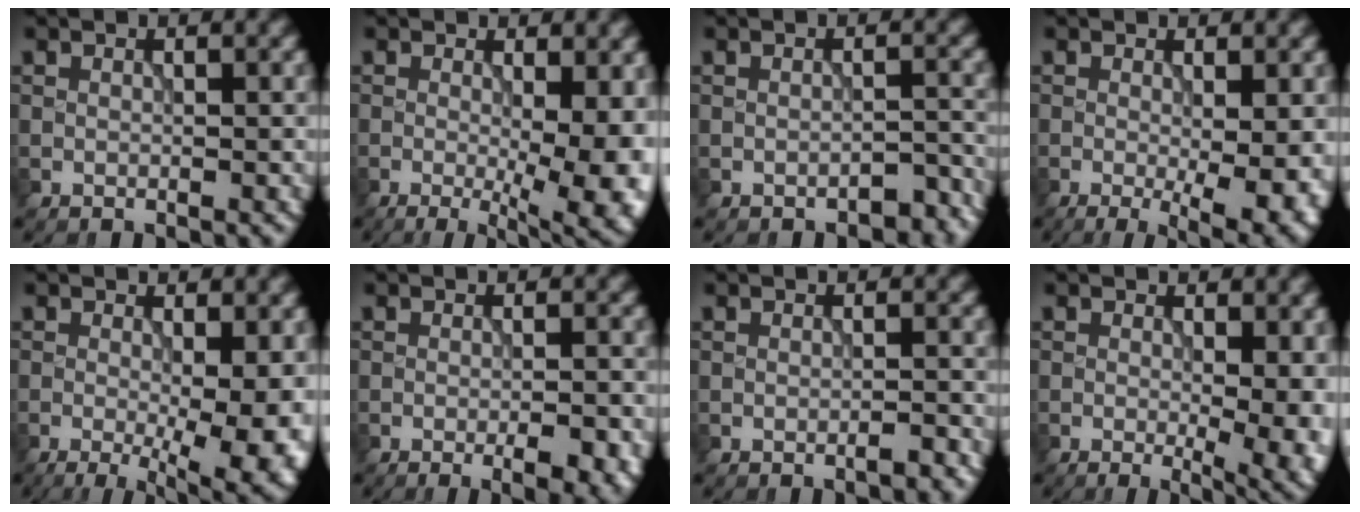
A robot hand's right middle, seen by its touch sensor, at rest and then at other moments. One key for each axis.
{"total": 9.2, "fx": -1.0, "fy": 3.5, "fz": 8.4, "tx": -0.087, "ty": -0.010, "tz": -0.013}
{"total": 2.0, "fx": -1.7, "fy": 0.6, "fz": 0.8, "tx": -0.006, "ty": 0.006, "tz": -0.022}
{"total": 6.3, "fx": -1.4, "fy": 1.9, "fz": 5.8, "tx": -0.083, "ty": -0.021, "tz": -0.013}
{"total": 8.6, "fx": -1.6, "fy": 2.9, "fz": 7.9, "tx": -0.094, "ty": -0.014, "tz": -0.019}
{"total": 4.8, "fx": -2.1, "fy": 1.4, "fz": 4.1, "tx": -0.045, "ty": 0.001, "tz": -0.016}
{"total": 1.2, "fx": -0.9, "fy": 0.1, "fz": 0.9, "tx": -0.011, "ty": 0.001, "tz": -0.016}
{"total": 5.8, "fx": -0.6, "fy": 2.3, "fz": 5.2, "tx": -0.061, "ty": -0.013, "tz": -0.005}